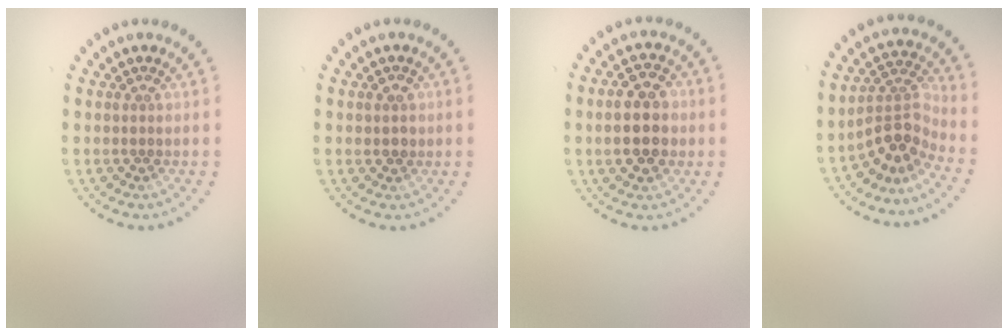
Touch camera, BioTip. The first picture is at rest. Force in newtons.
{"total": 1.4, "press": 1.4, "slide": 0.5}
{"total": 5.2, "press": 5.2, "slide": 0.4}
{"total": 3.7, "press": 2.6, "slide": 2.7}